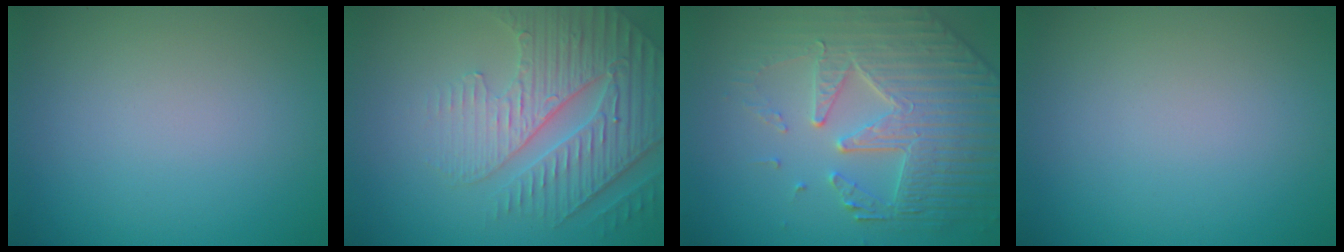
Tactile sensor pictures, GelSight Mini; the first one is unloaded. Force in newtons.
{"total": 5.7, "press": 4.9, "slide": 3.0}
{"total": 6.3, "press": 5.3, "slide": 3.5}
{"total": 0.0}